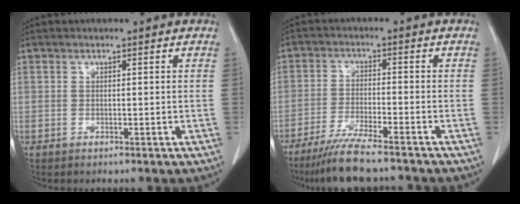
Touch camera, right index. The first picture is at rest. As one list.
[{"total": 9.5, "force": [-8.1, 0.5, 4.9], "torque": [-0.082, -0.027, -0.135]}]